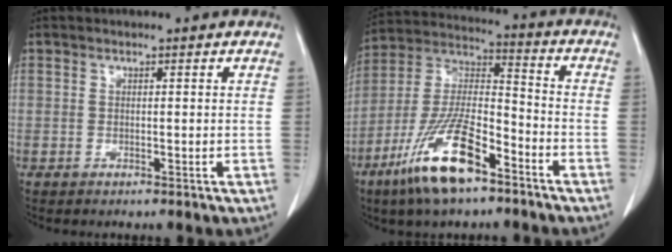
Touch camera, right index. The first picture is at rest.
{"total": 15.6, "force": [-9.2, 4.0, 11.9], "torque": [-0.242, -0.014, -0.169]}